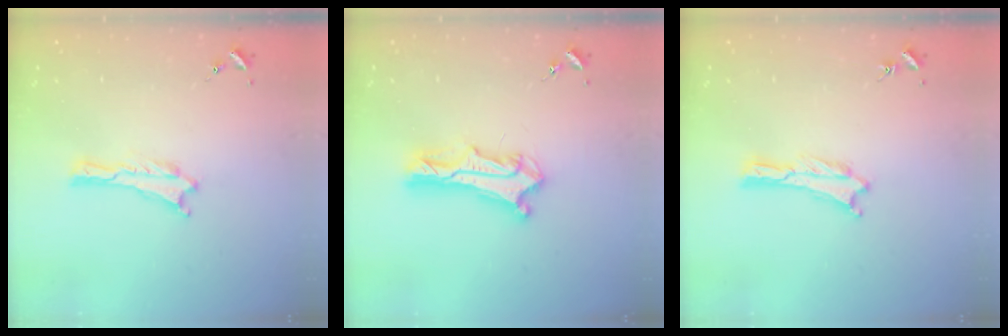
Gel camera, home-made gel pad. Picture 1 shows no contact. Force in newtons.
{"total": 6.6, "press": 6.6, "slide": 0.5}
{"total": 0.0}